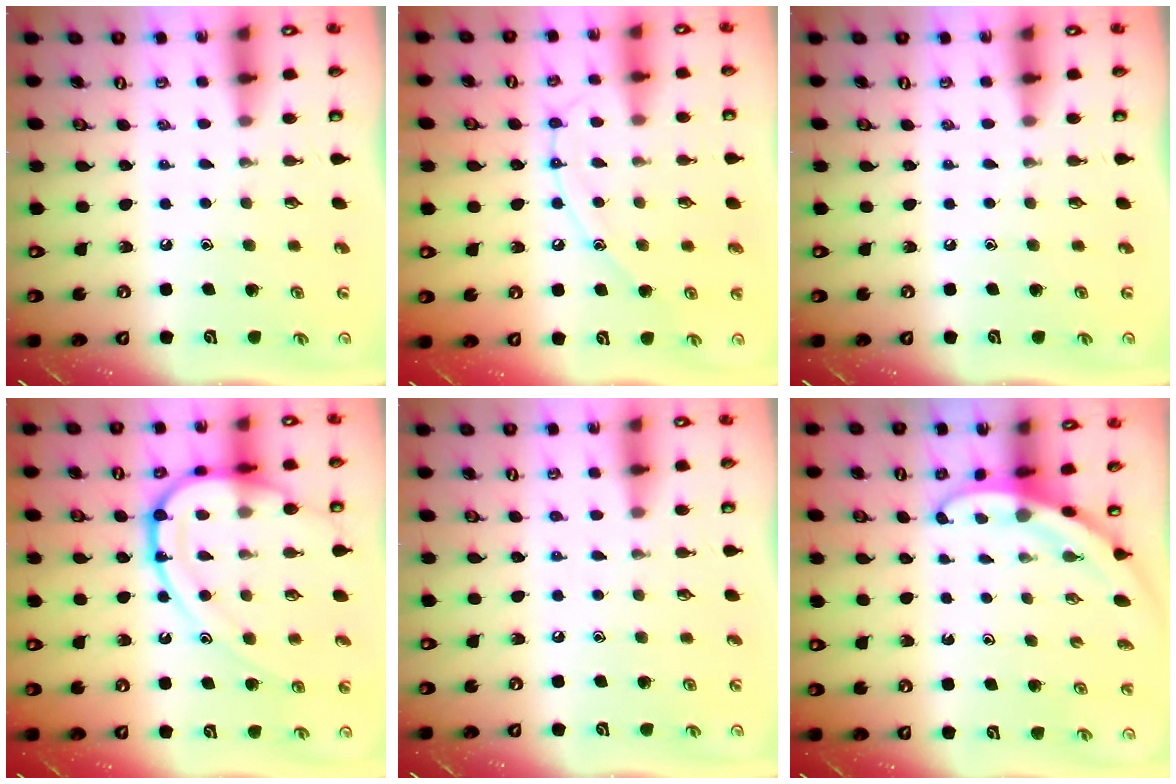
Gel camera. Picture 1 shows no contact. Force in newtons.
{"total": 10.2, "press": 10.1, "slide": 0.9}
{"total": 0.0}
{"total": 16.5, "press": 16.4, "slide": 2.0}
{"total": 2.7, "press": 2.7, "slide": 0.2}
{"total": 3.3, "press": 3.3, "slide": 0.1}